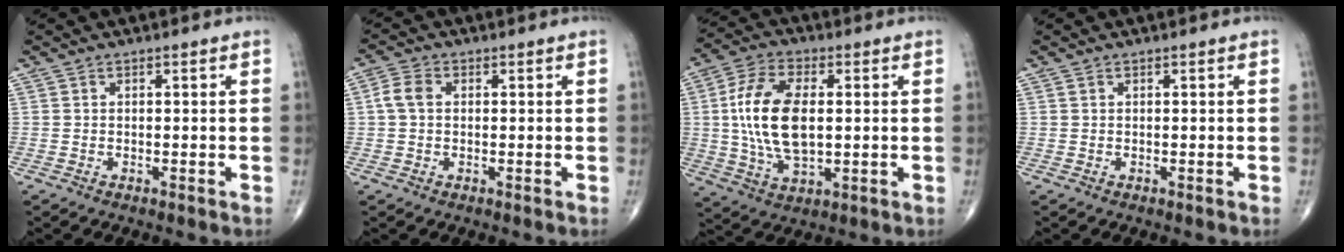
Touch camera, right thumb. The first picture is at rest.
{"total": 3.6, "force": [0.4, 2.6, 2.5], "torque": [-0.056, 0.011, 0.002]}
{"total": 14.9, "force": [1.1, 7.6, 12.7], "torque": [-0.251, 0.002, 0.022]}
{"total": 0.0}